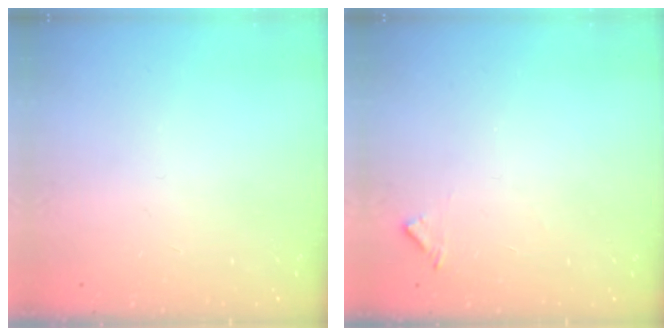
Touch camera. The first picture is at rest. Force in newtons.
{"total": 5.7, "press": 5.7, "slide": 0.4}